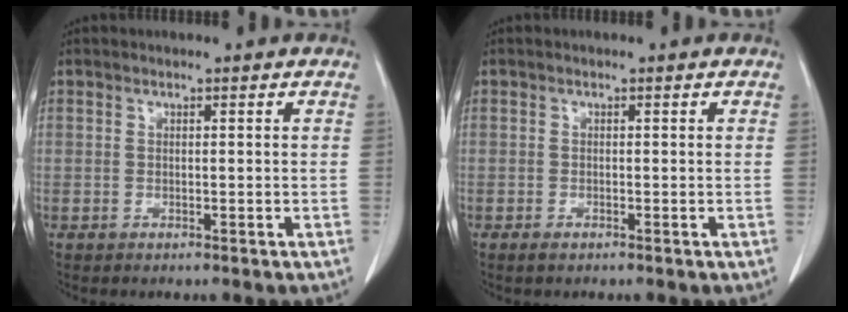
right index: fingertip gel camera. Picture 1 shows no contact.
{"total": 0.6, "force": [-0.4, 0.3, 0.3], "torque": [-0.001, 0.000, -0.007]}